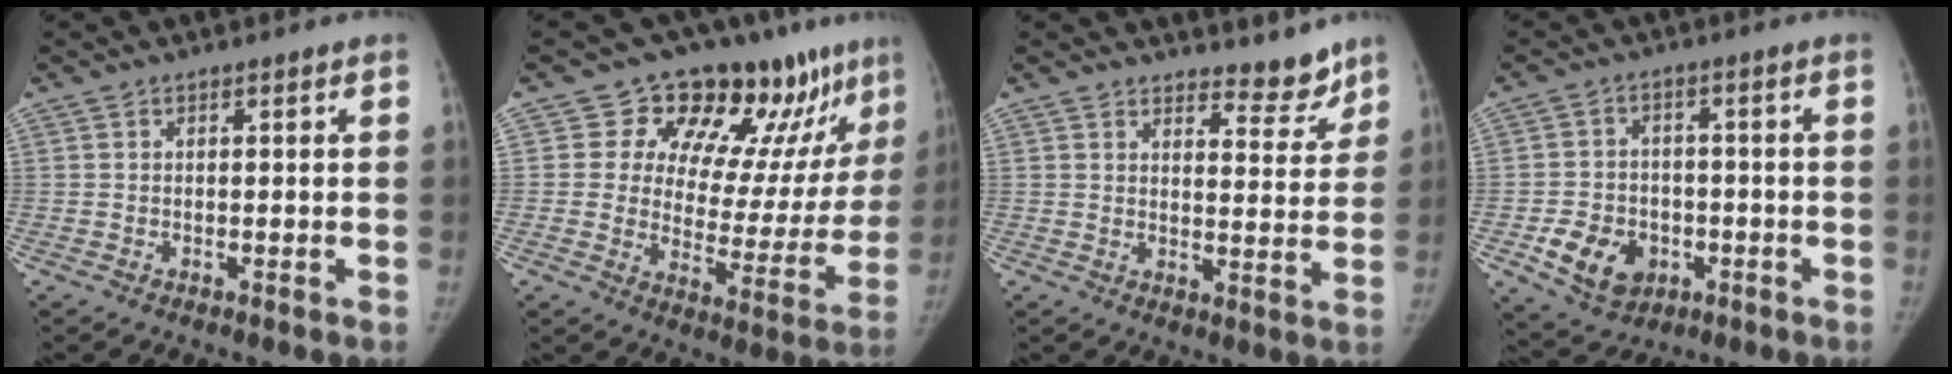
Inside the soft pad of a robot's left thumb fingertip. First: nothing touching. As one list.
[{"total": 18.5, "force": [13.0, 8.4, 10.1], "torque": [-0.073, -0.078, 0.173]}, {"total": 6.3, "force": [5.7, 2.3, 1.4], "torque": [0.010, -0.054, 0.076]}, {"total": 9.9, "force": [-3.4, 7.8, 5.0], "torque": [-0.062, 0.015, -0.048]}]